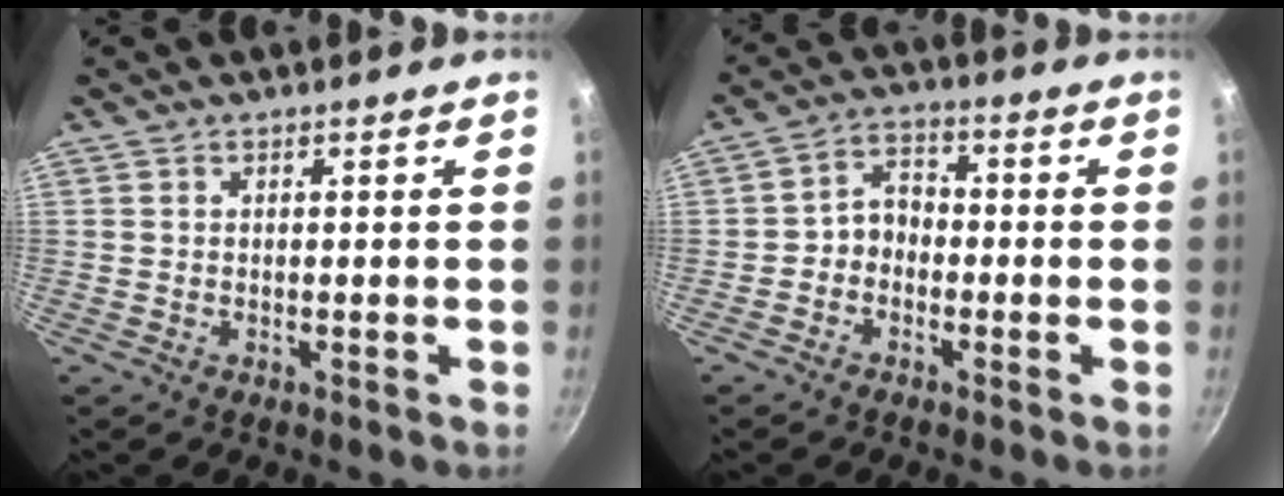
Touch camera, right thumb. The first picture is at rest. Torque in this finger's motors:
{"motor_torque": [-0.30, 0.42, 0.30, 0.41, 0.03]}